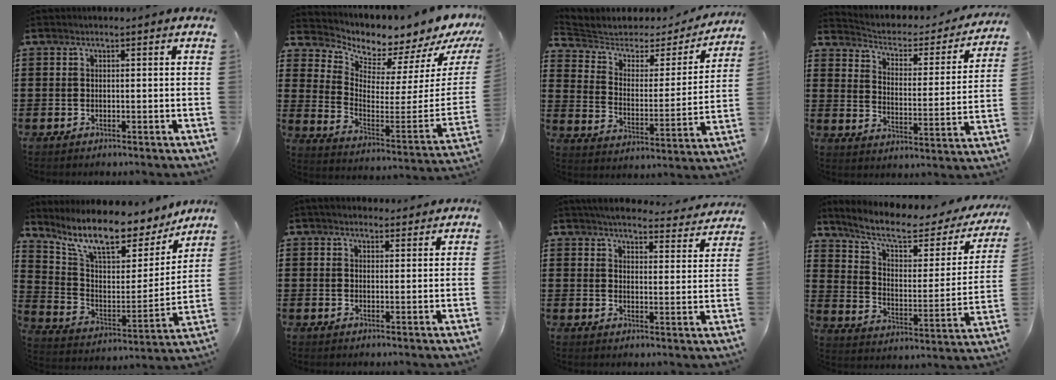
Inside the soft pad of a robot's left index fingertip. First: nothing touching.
{"total": 3.9, "force": [3.8, 0.4, -0.7], "torque": [-0.005, -0.074, 0.057]}
{"total": 4.0, "force": [3.1, 2.4, 1.0], "torque": [-0.046, -0.018, 0.047]}
{"total": 2.4, "force": [1.8, 1.2, 1.1], "torque": [-0.036, -0.017, 0.020]}
{"total": 11.3, "force": [9.2, 2.9, 6.0], "torque": [-0.140, -0.064, 0.156]}
{"total": 2.6, "force": [2.3, 1.0, 0.5], "torque": [-0.016, 0.004, 0.044]}
{"total": 4.7, "force": [4.5, 0.5, 1.2], "torque": [-0.035, -0.027, 0.077]}
{"total": 8.5, "force": [6.2, 1.9, 5.5], "torque": [-0.123, -0.036, 0.103]}